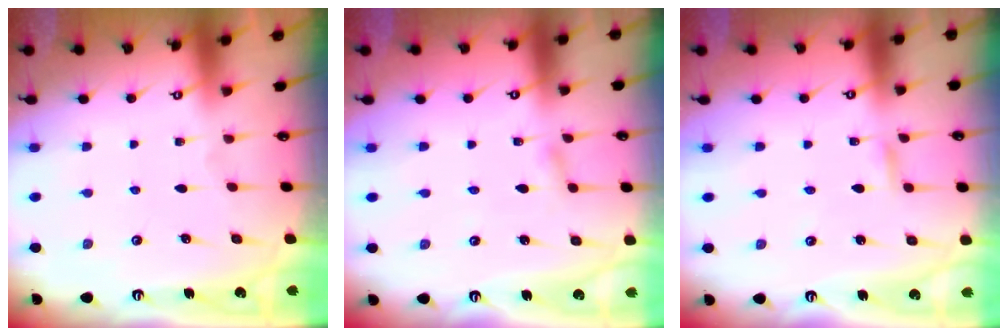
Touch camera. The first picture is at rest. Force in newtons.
{"total": 2.8, "press": 2.8, "slide": 0.3}
{"total": 1.6, "press": 1.6, "slide": 0.1}